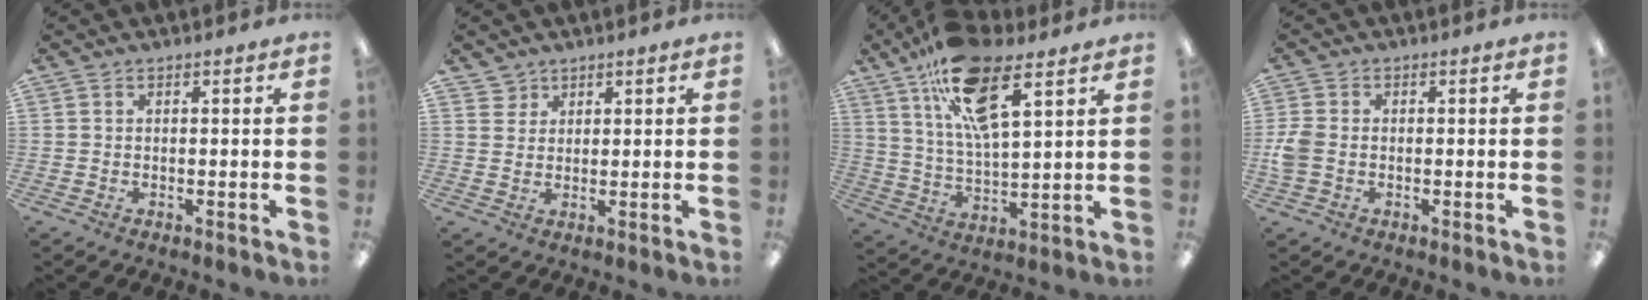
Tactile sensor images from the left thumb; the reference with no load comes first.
{"total": 3.2, "force": [2.3, 2.3, -0.1], "torque": [0.000, -0.005, 0.043]}
{"total": 16.3, "force": [10.3, 5.6, 11.3], "torque": [-0.207, -0.035, 0.177]}
{"total": 4.6, "force": [-0.6, 3.2, 3.2], "torque": [-0.075, 0.001, -0.014]}